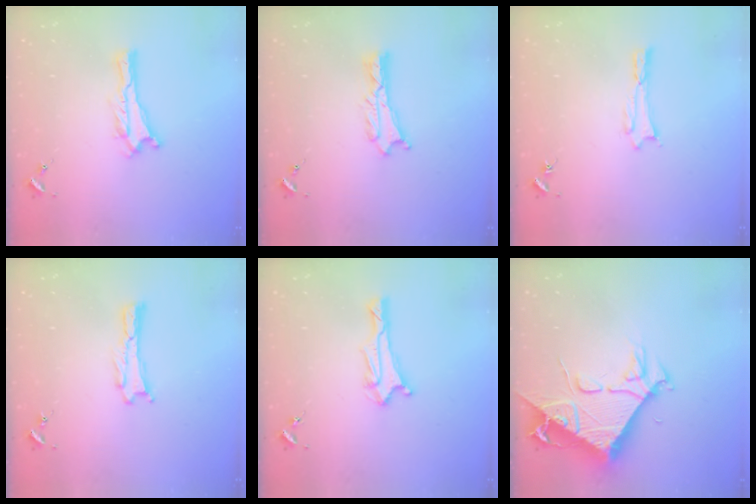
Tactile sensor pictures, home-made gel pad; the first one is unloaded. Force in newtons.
{"total": 1.3, "press": 1.3, "slide": 0.1}
{"total": 0.0}
{"total": 0.0}
{"total": 2.9, "press": 2.8, "slide": 0.7}
{"total": 9.6, "press": 9.6, "slide": 1.1}